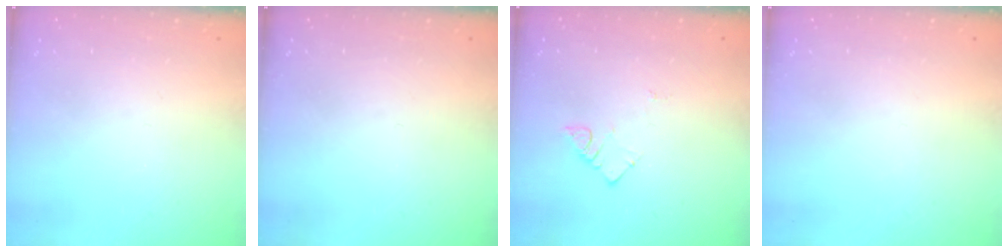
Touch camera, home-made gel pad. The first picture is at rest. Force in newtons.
{"total": 0.0}
{"total": 3.5, "press": 3.5, "slide": 0.4}
{"total": 0.0}